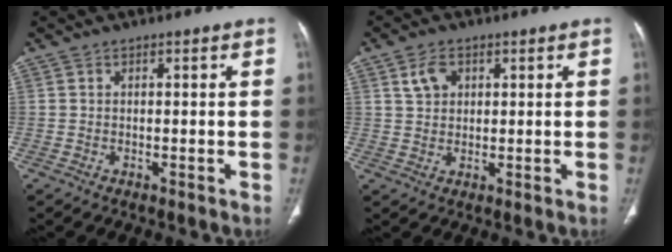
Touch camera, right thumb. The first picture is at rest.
{"total": 4.1, "force": [1.7, 2.9, 2.2], "torque": [-0.031, -0.001, 0.037]}